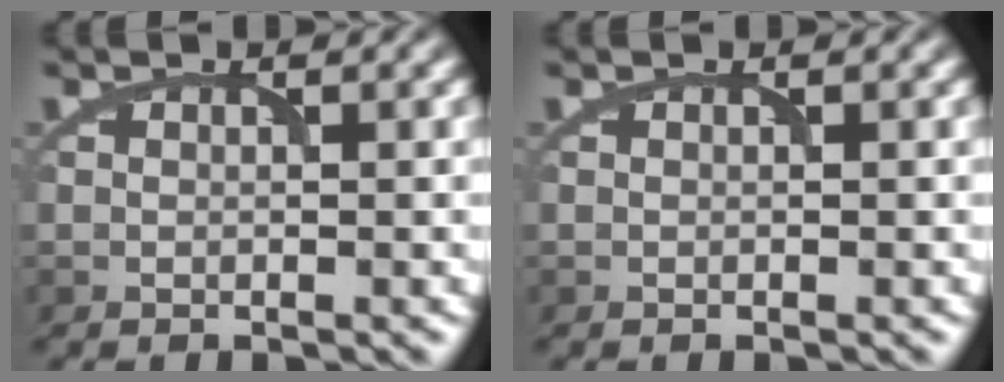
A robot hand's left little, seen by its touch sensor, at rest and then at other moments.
{"total": 0.0}